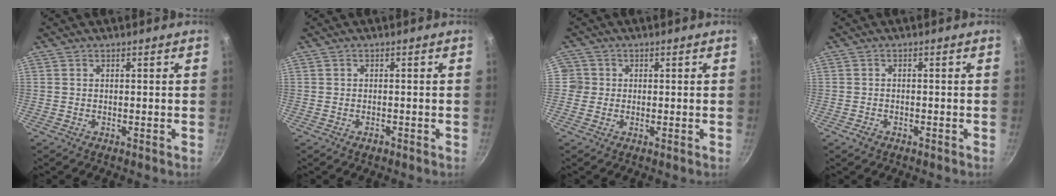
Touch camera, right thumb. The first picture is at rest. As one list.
[{"total": 1.0, "force": [-0.7, 0.6, 0.5], "torque": [-0.009, 0.004, -0.010]}, {"total": 3.0, "force": [-0.2, 3.0, 0.4], "torque": [0.016, 0.008, -0.010]}, {"total": 1.5, "force": [-1.0, 1.0, 0.6], "torque": [-0.016, 0.011, -0.014]}]